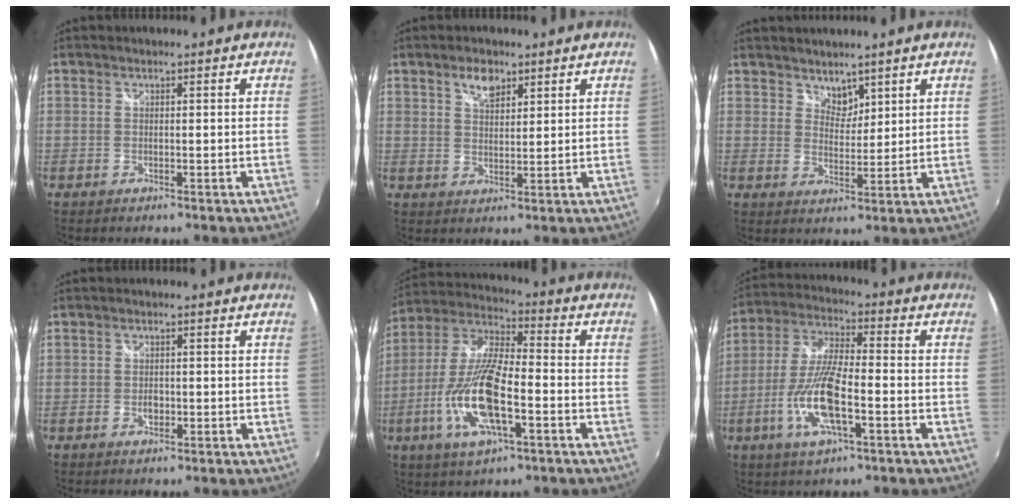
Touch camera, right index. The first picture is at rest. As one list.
[{"total": 4.4, "force": [2.8, 2.3, 2.5], "torque": [-0.038, 0.009, 0.052]}, {"total": 3.5, "force": [3.0, 1.9, 0.7], "torque": [-0.002, 0.005, 0.055]}, {"total": 1.9, "force": [-0.5, 1.4, 1.2], "torque": [-0.021, 0.000, -0.009]}, {"total": 16.8, "force": [-5.5, 5.3, 15.0], "torque": [-0.312, -0.013, -0.108]}, {"total": 13.2, "force": [-4.5, 3.7, 11.9], "torque": [-0.251, -0.007, -0.087]}]